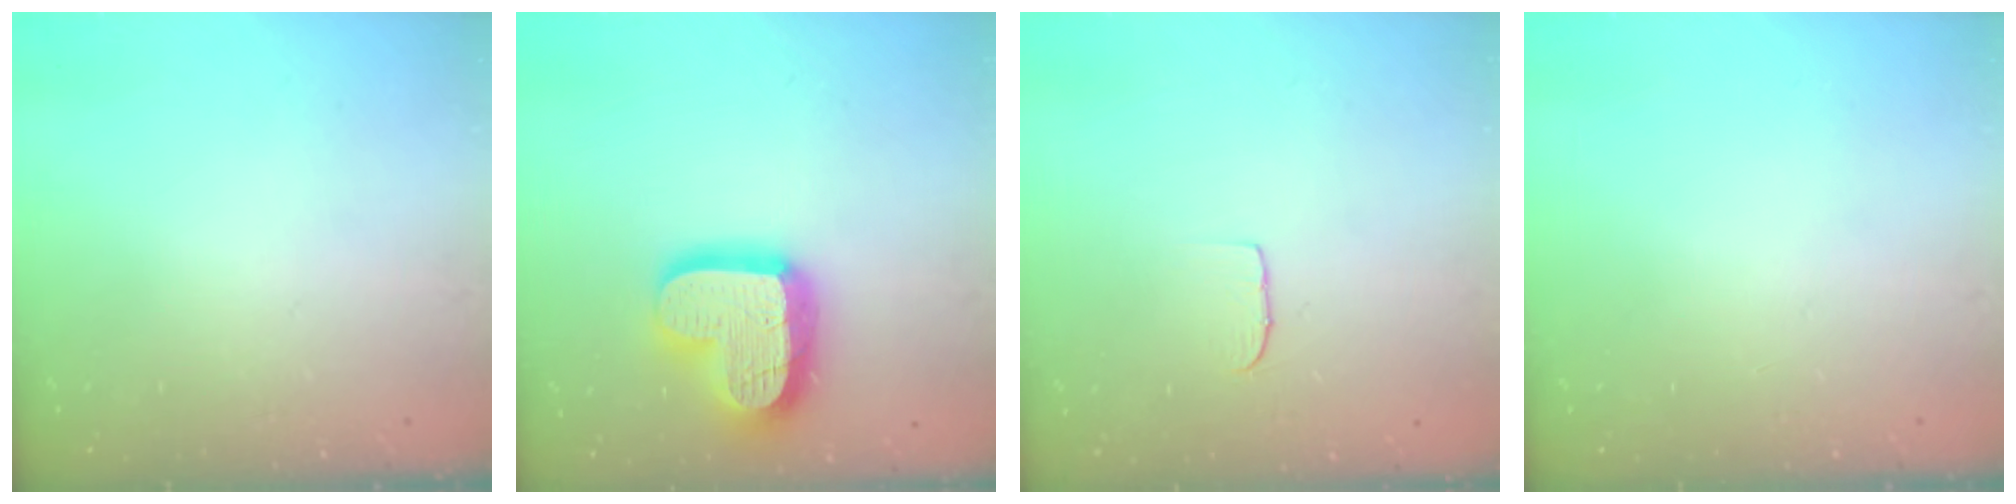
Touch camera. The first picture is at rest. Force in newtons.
{"total": 20.3, "press": 20.2, "slide": 1.7}
{"total": 4.3, "press": 4.3, "slide": 0.3}
{"total": 0.0}